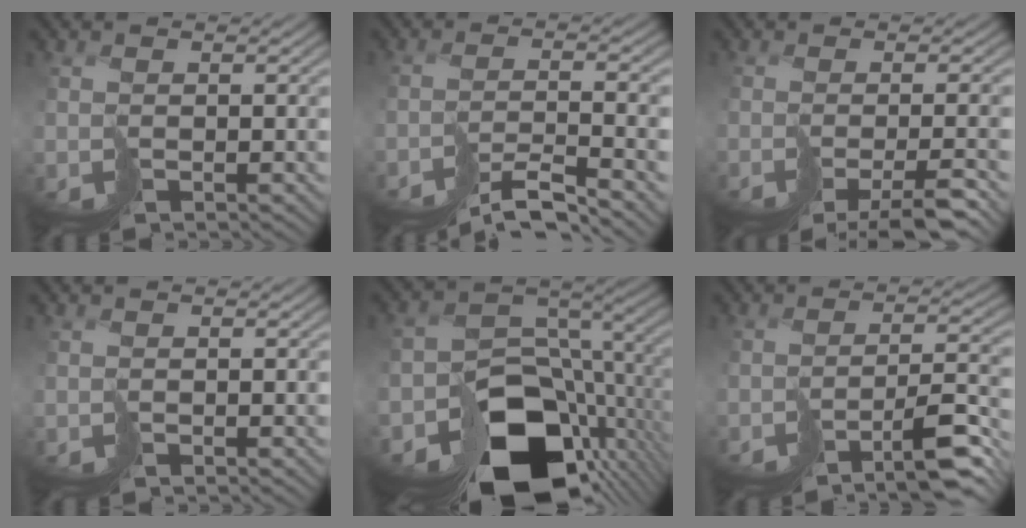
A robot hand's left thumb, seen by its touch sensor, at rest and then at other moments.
{"total": 6.1, "force": [-5.4, 0.2, 2.8], "torque": [-0.037, 0.002, -0.087]}
{"total": 5.1, "force": [-3.4, 0.5, 3.8], "torque": [-0.038, -0.005, -0.044]}
{"total": 0.0}
{"total": 15.1, "force": [-7.9, 9.6, 8.6], "torque": [-0.150, -0.036, -0.113]}
{"total": 5.9, "force": [-4.5, 0.4, 3.8], "torque": [-0.042, 0.007, -0.075]}